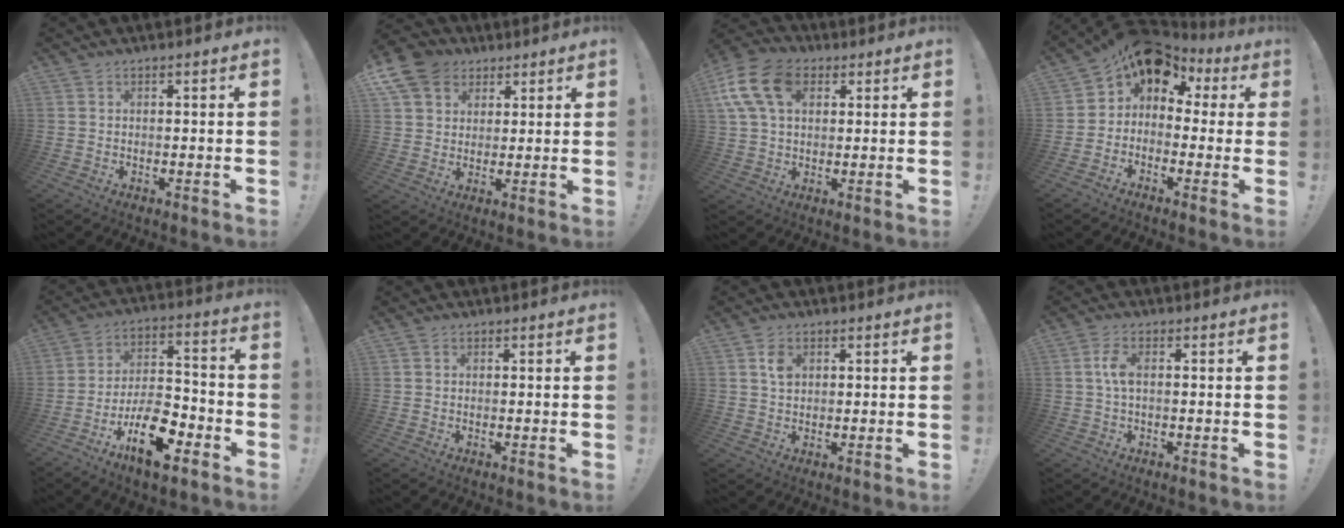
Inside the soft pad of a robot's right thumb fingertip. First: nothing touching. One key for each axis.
{"total": 11.2, "fx": 5.4, "fy": 8.9, "fz": 4.1, "tx": -0.073, "ty": -0.033, "tz": 0.109}
{"total": 15.5, "fx": 5.5, "fy": 10.5, "fz": 10.0, "tx": -0.195, "ty": -0.011, "tz": 0.107}
{"total": 7.8, "fx": 3.8, "fy": 5.7, "fz": 3.7, "tx": -0.053, "ty": -0.030, "tz": 0.067}
{"total": 16.6, "fx": -9.2, "fy": 7.5, "fz": 11.7, "tx": -0.188, "ty": 0.067, "tz": -0.146}
{"total": 0.7, "fx": 0.4, "fy": 0.5, "fz": 0.0, "tx": 0.004, "ty": -0.001, "tz": 0.007}
{"total": 3.5, "fx": 1.4, "fy": 2.4, "fz": 2.1, "tx": -0.021, "ty": -0.006, "tz": 0.023}
{"total": 4.5, "fx": 0.3, "fy": 2.0, "fz": 4.1, "tx": -0.074, "ty": 0.004, "tz": 0.004}